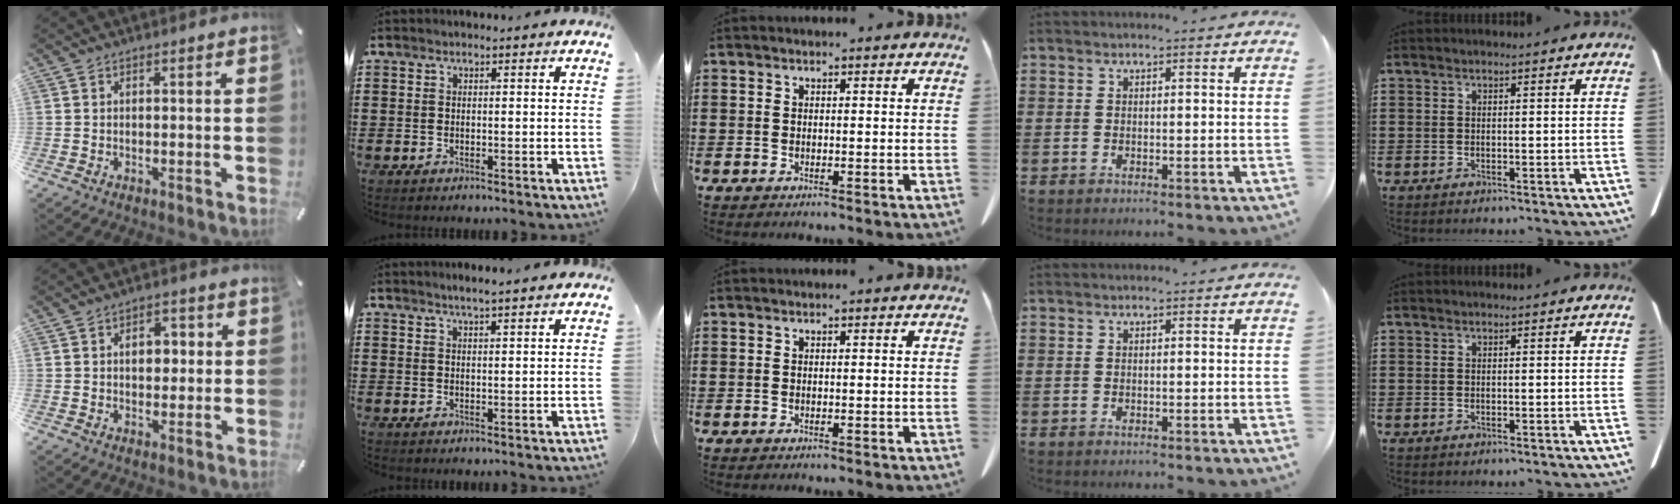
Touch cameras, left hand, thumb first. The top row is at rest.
{"thumb": {"total": 5.4, "force": [0.4, 3.8, 3.7], "torque": [-0.037, -0.004, -0.005]}, "index": {"total": 2.0, "force": [1.9, -0.2, 0.7], "torque": [-0.017, 0.000, 0.035]}}